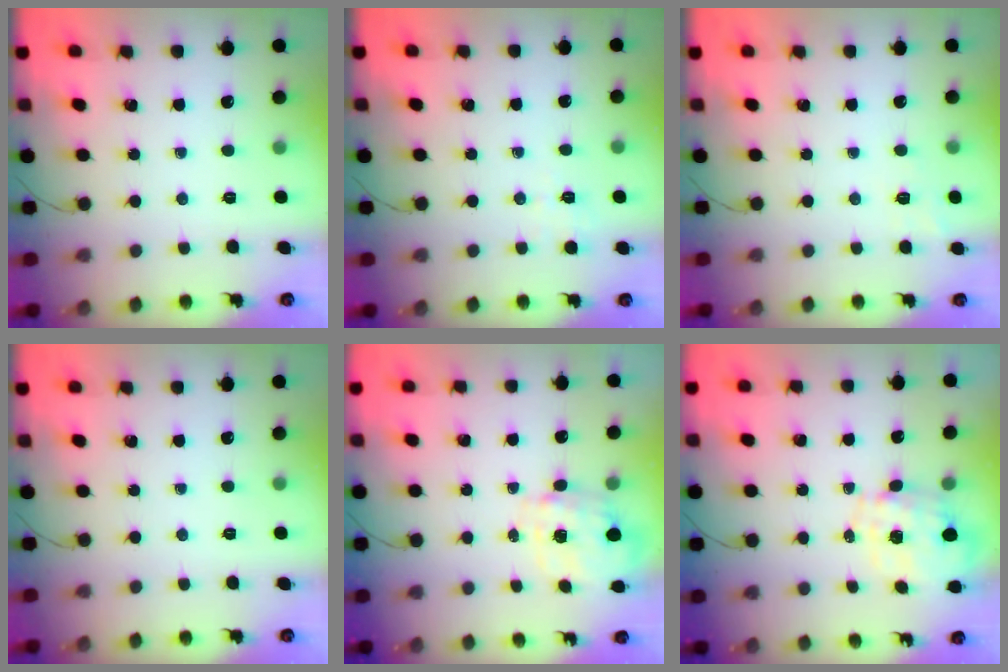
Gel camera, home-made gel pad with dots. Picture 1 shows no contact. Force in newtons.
{"total": 2.7, "press": 2.0, "slide": 1.8}
{"total": 6.4, "press": 6.0, "slide": 2.1}
{"total": 0.0}
{"total": 3.6, "press": 3.6, "slide": 0.7}
{"total": 1.3, "press": 1.2, "slide": 0.4}